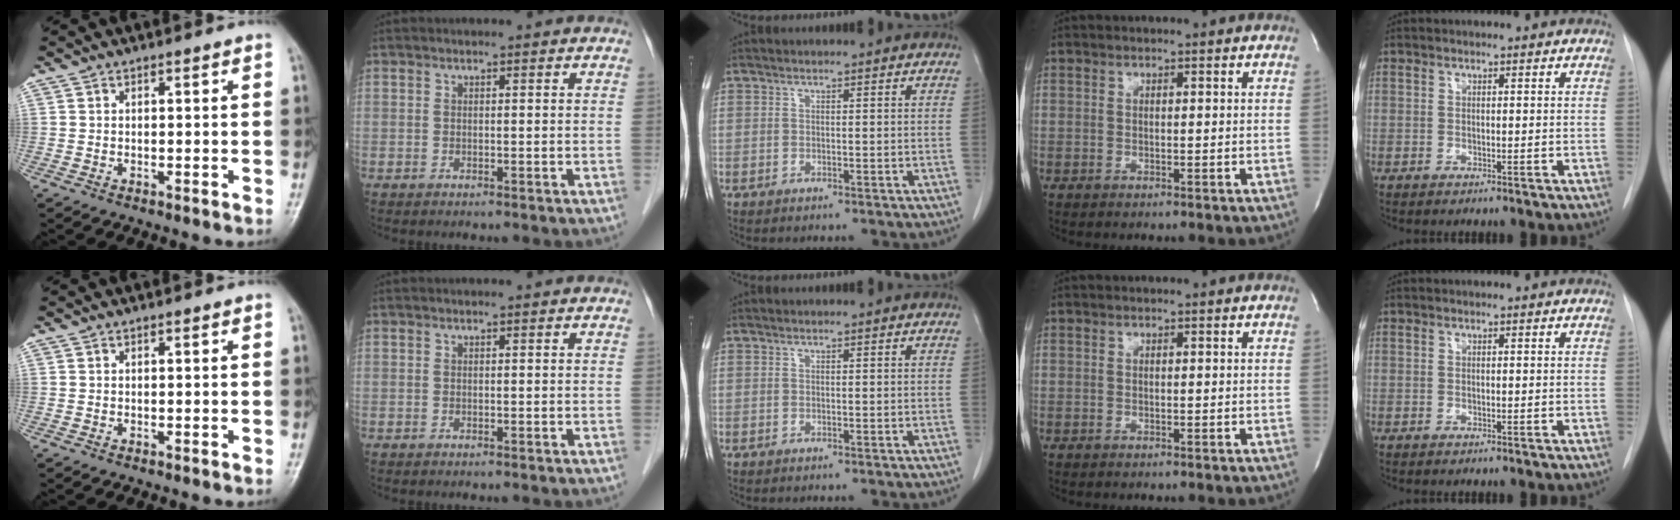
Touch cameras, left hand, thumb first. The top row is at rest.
{}